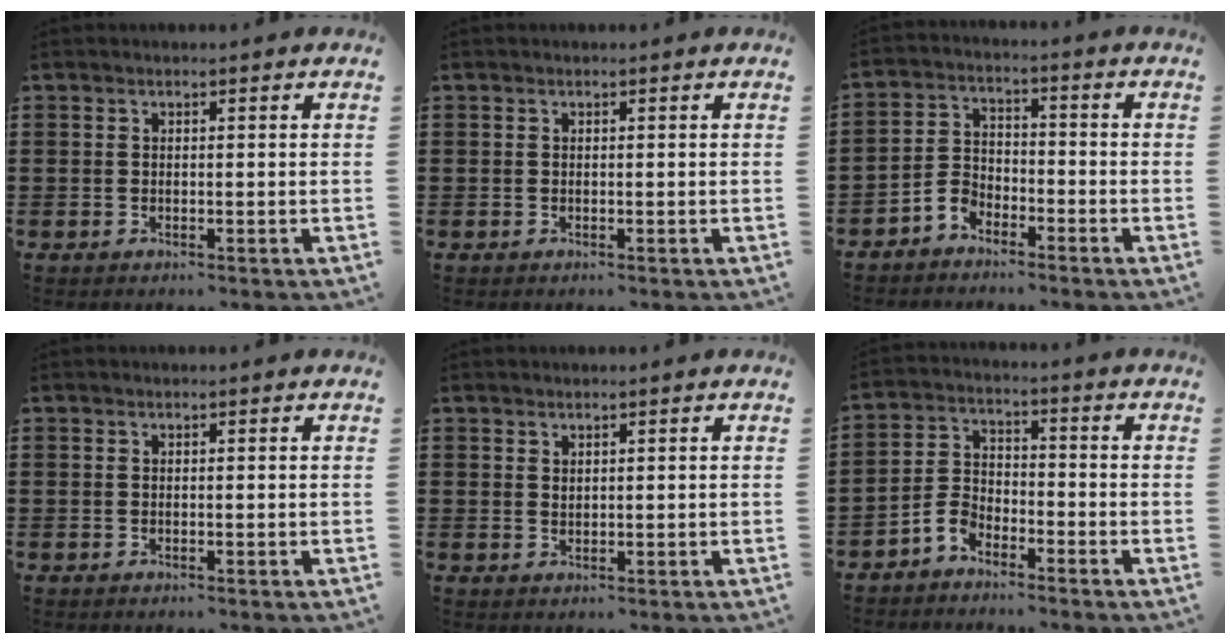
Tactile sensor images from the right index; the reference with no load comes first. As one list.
[{"total": 0.0}, {"total": 3.9, "force": [-3.3, 1.8, 1.1], "torque": [-0.032, 0.008, -0.069]}, {"total": 0.0}, {"total": 0.9, "force": [0.8, 0.4, 0.1], "torque": [-0.005, 0.001, 0.016]}, {"total": 4.3, "force": [-3.5, 1.9, 1.7], "torque": [-0.056, 0.004, -0.076]}]